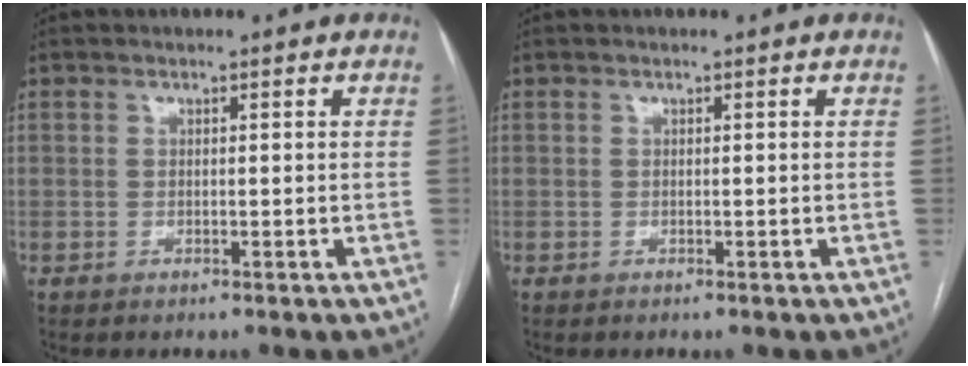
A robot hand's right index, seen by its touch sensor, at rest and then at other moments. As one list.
[{"total": 0.0}]